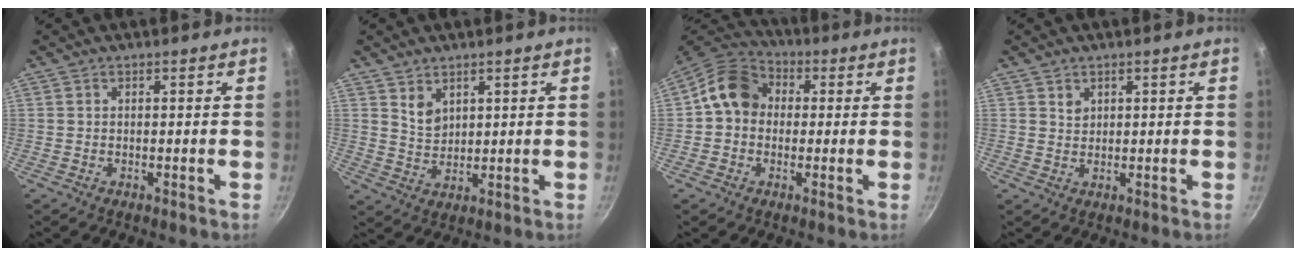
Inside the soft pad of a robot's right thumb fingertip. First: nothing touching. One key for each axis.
{"total": 4.2, "fx": 2.3, "fy": 2.9, "fz": 1.9, "tx": -0.019, "ty": -0.020, "tz": 0.049}
{"total": 10.6, "fx": 0.8, "fy": 8.8, "fz": 5.8, "tx": -0.063, "ty": 0.027, "tz": -0.009}
{"total": 1.8, "fx": 0.9, "fy": 1.5, "fz": 0.5, "tx": -0.001, "ty": -0.001, "tz": 0.016}